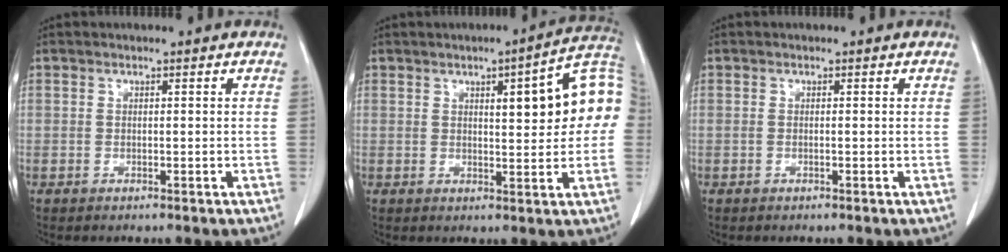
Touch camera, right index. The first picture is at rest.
{"total": 11.7, "force": [1.9, 2.4, 11.3], "torque": [-0.143, 0.030, 0.021]}
{"total": 0.0}